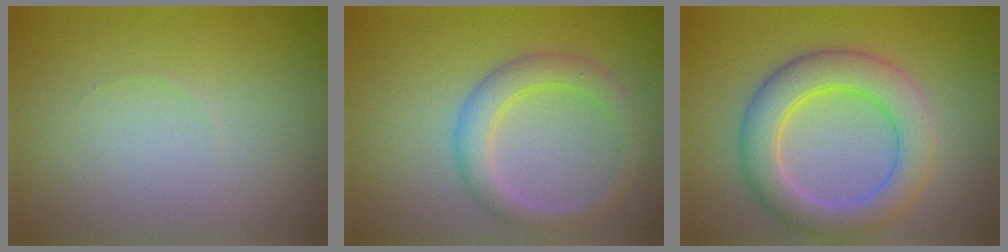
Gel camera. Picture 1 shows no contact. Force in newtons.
{"total": 3.4, "press": 3.4, "slide": 0.1}
{"total": 6.1, "press": 6.1, "slide": 0.4}